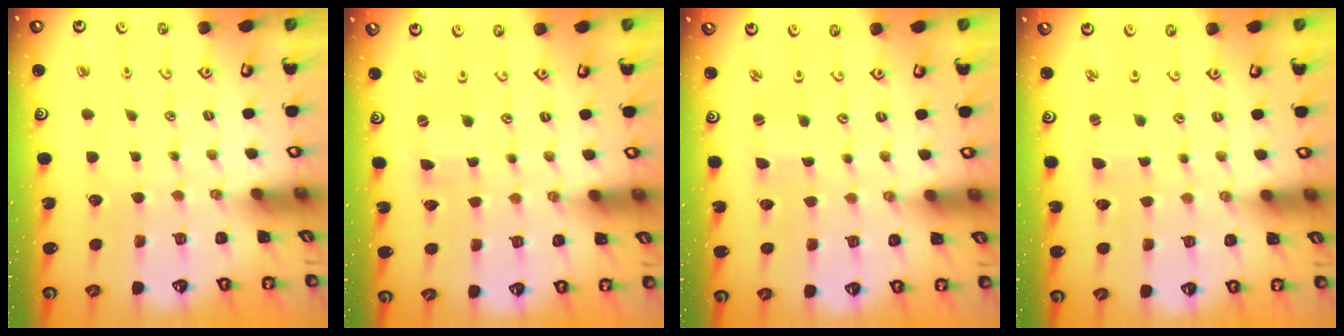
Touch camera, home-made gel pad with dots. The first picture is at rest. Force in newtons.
{"total": 0.0}
{"total": 0.0}
{"total": 0.9, "press": 0.9, "slide": 0.1}